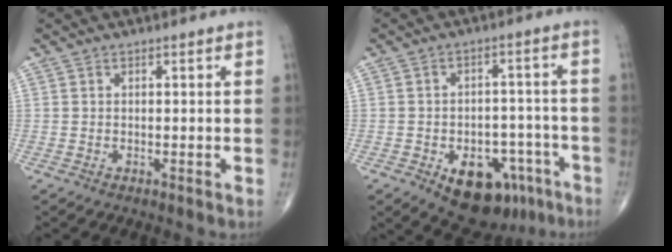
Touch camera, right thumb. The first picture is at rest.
{"total": 13.8, "force": [-7.0, 8.5, 8.4], "torque": [-0.078, 0.041, -0.089]}